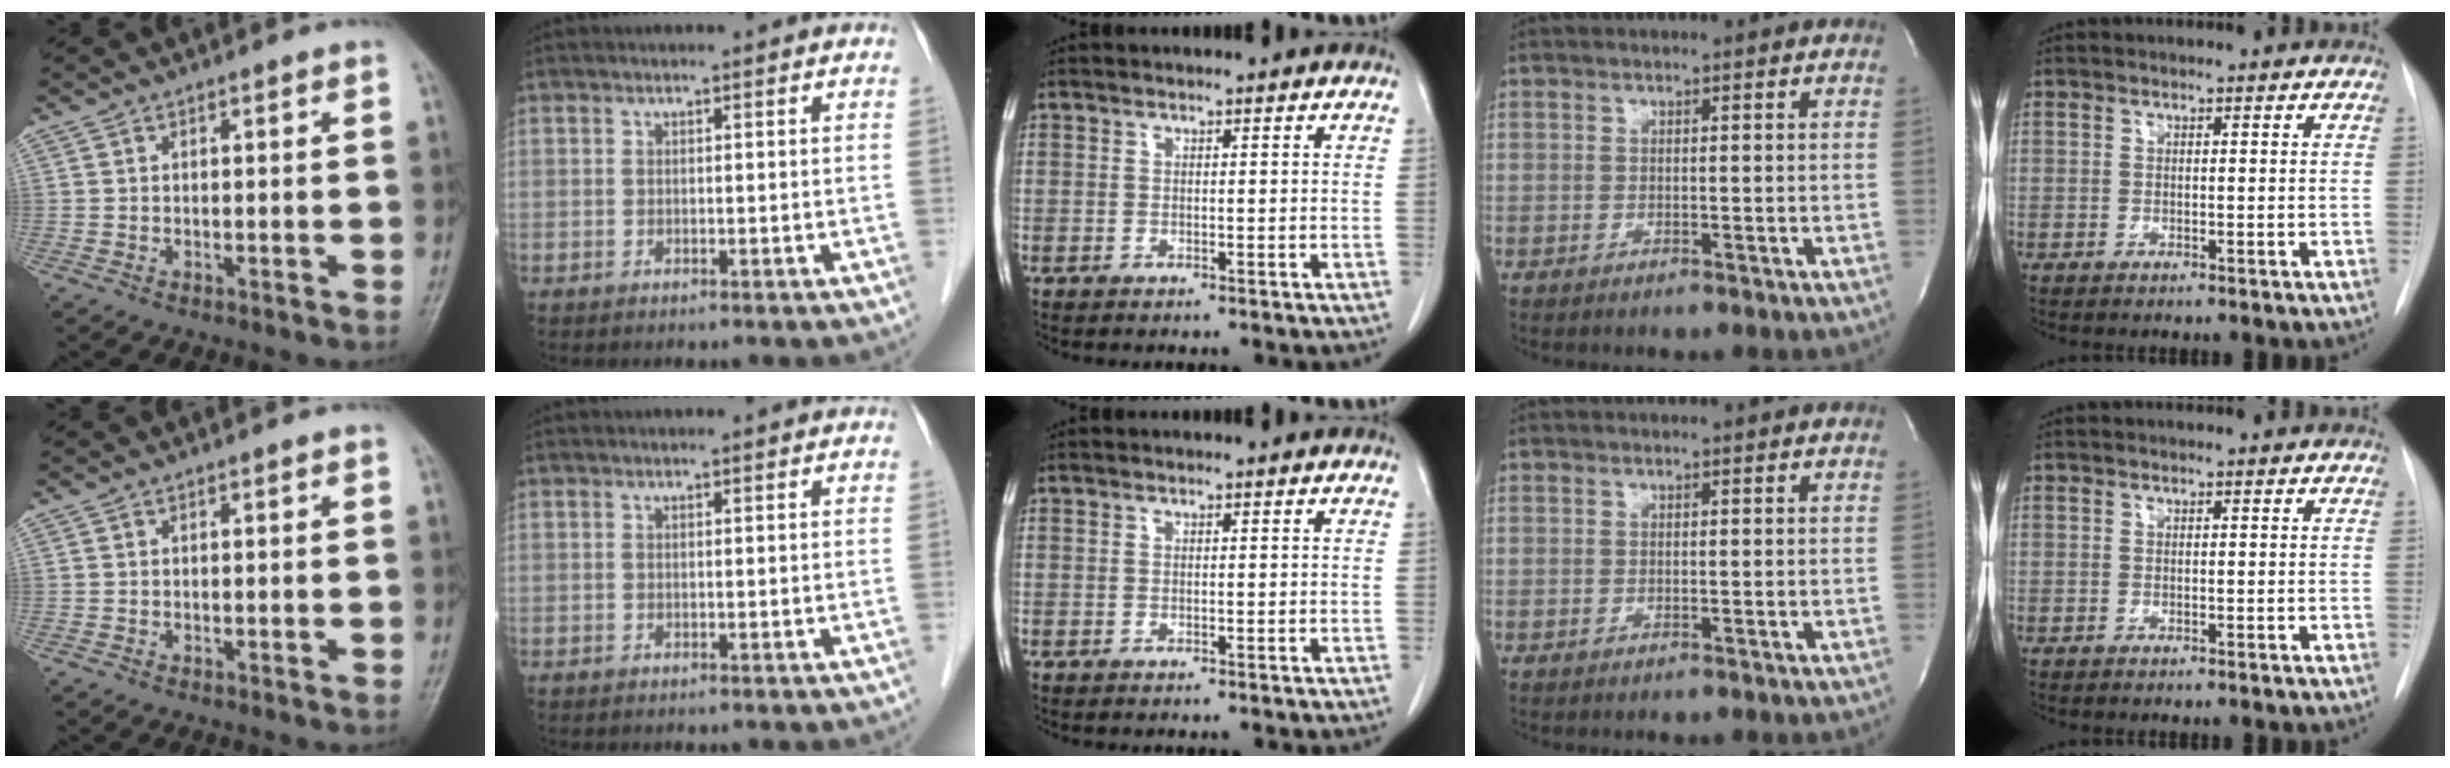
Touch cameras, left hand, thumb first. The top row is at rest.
{}